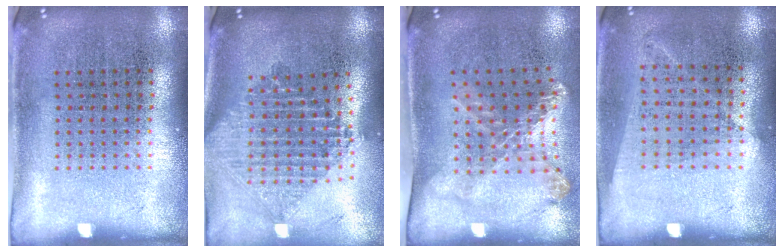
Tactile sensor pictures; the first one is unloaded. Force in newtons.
{"total": 2.2, "press": 1.7, "slide": 1.4}
{"total": 1.7, "press": 1.3, "slide": 1.0}
{"total": 1.1, "press": 1.0, "slide": 0.5}